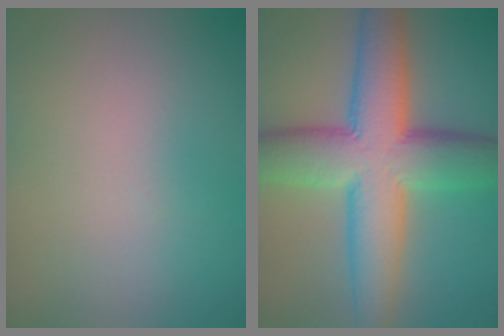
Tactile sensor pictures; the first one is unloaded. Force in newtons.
{"total": 11.5, "press": 11.5, "slide": 0.4}